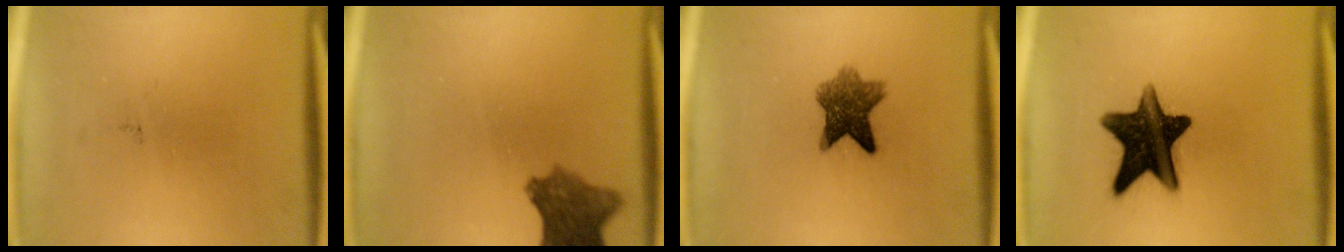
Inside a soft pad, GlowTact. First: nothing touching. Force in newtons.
{"total": 7.3}
{"total": 6.8}
{"total": 14.4}